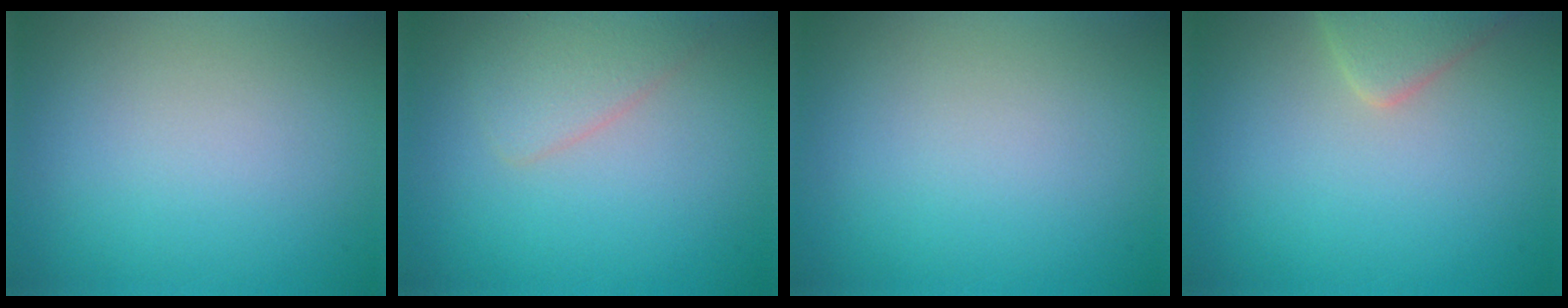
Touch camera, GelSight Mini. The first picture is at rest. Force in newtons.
{"total": 2.5, "press": 2.5, "slide": 0.1}
{"total": 0.0}
{"total": 2.8, "press": 2.8, "slide": 0.2}